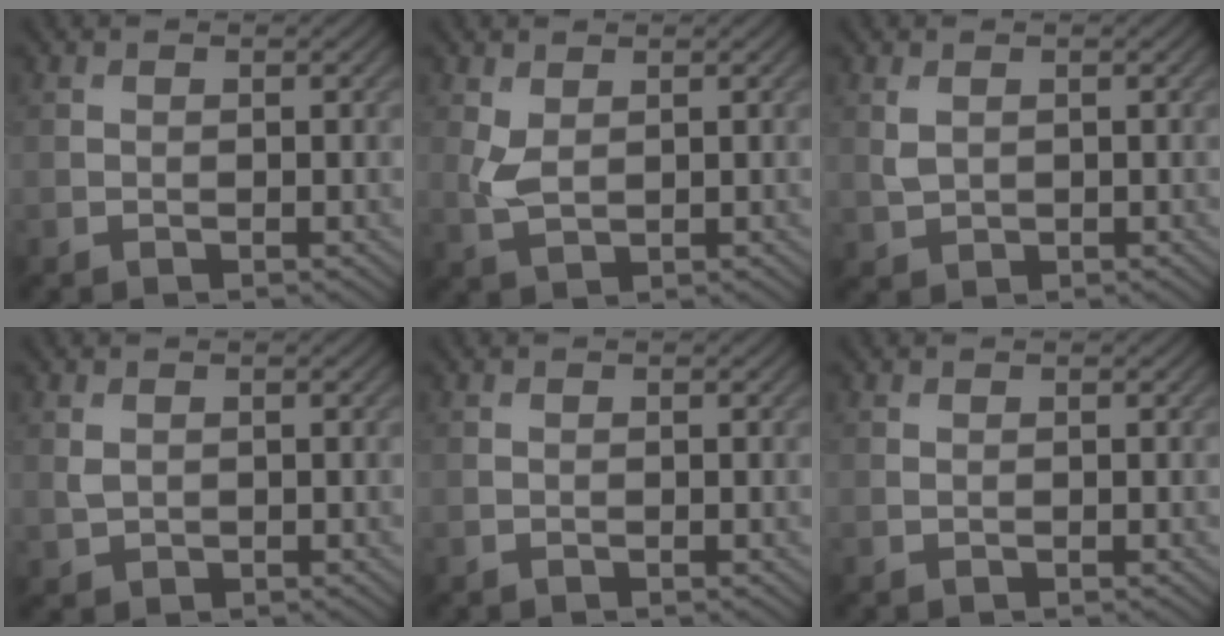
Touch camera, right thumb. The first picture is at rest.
{"total": 2.8, "force": [0.8, 1.6, 2.2], "torque": [-0.058, -0.001, 0.021]}
{"total": 1.8, "force": [0.5, 1.3, 1.1], "torque": [-0.032, -0.003, 0.017]}
{"total": 1.5, "force": [0.4, 1.1, 0.9], "torque": [-0.024, -0.003, 0.012]}
{"total": 0.0}
{"total": 0.0}